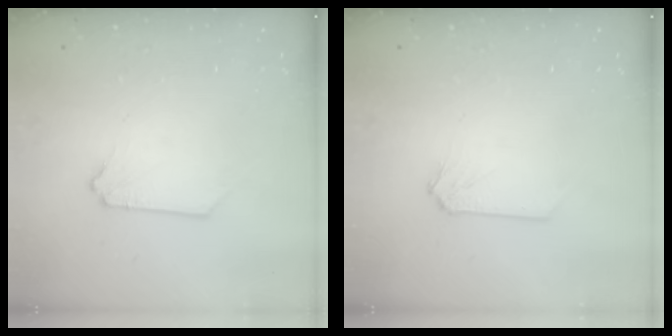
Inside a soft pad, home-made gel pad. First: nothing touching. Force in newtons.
{"total": 0.0}